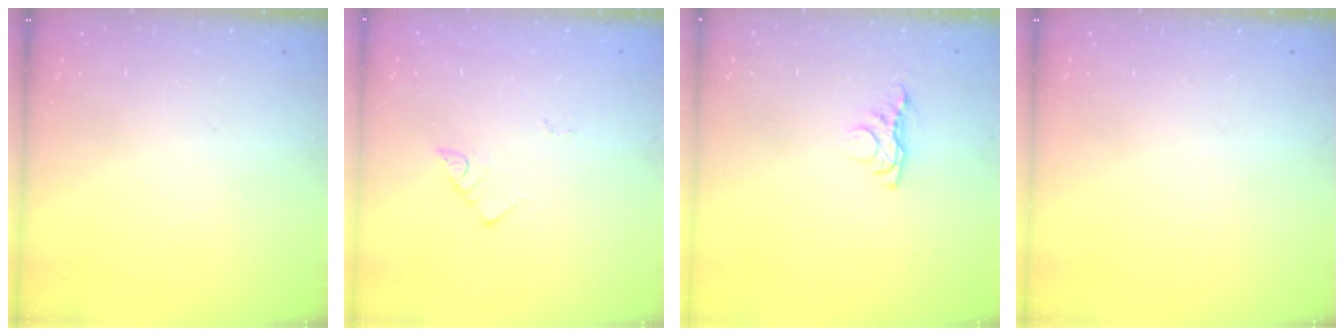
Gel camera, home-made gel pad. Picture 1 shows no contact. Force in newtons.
{"total": 2.9, "press": 2.9, "slide": 0.3}
{"total": 3.7, "press": 3.7, "slide": 0.7}
{"total": 0.0}